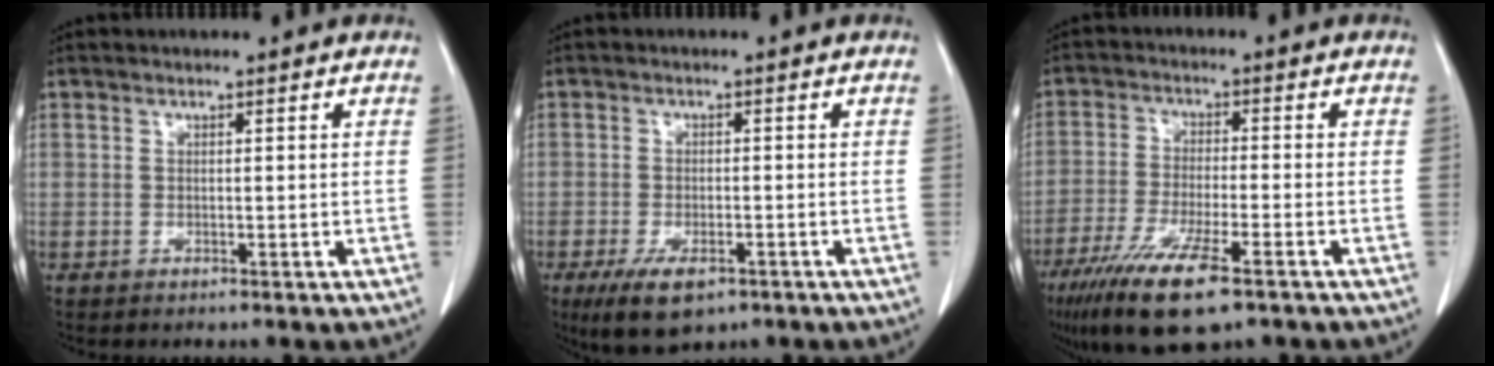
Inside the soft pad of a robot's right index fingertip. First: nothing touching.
{"total": 6.5, "force": [-4.0, 2.9, 4.3], "torque": [-0.079, -0.008, -0.062]}
{"total": 11.9, "force": [-7.5, 2.0, 9.0], "torque": [-0.166, -0.028, -0.126]}